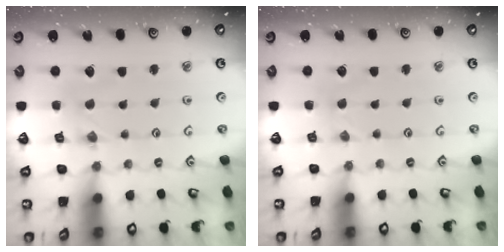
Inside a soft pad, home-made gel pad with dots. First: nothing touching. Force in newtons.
{"total": 0.0}